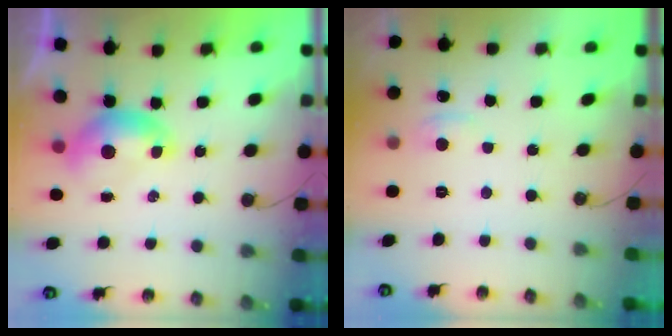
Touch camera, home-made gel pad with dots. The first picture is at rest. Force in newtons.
{"total": 1.1, "press": 0.5, "slide": 0.9}